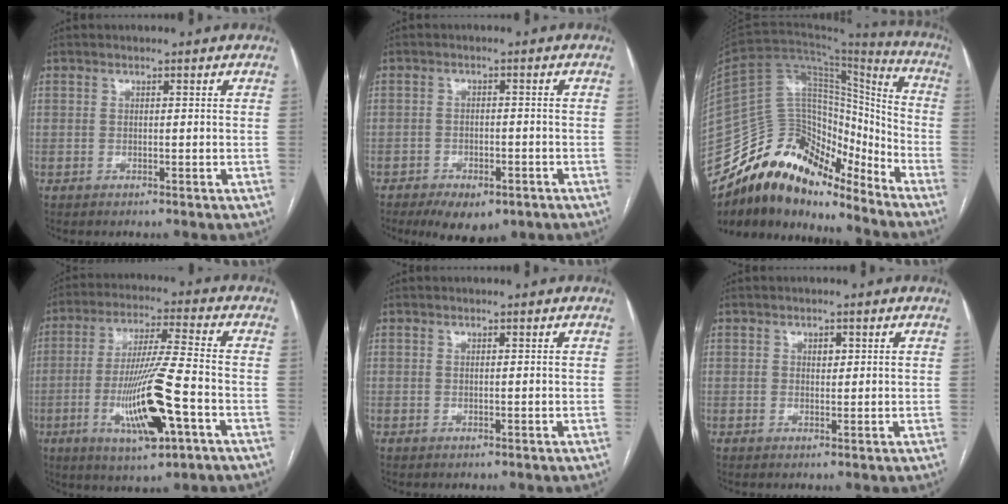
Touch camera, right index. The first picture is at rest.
{"total": 9.5, "force": [-6.4, 4.7, 5.2], "torque": [-0.076, 0.002, -0.088]}
{"total": 24.5, "force": [-20.0, 9.1, 10.7], "torque": [-0.207, 0.030, -0.341]}
{"total": 14.7, "force": [-5.1, 1.3, 13.7], "torque": [-0.267, -0.013, -0.085]}
{"total": 0.0}
{"total": 1.5, "force": [0.4, 1.1, 1.0], "torque": [-0.017, 0.003, 0.007]}